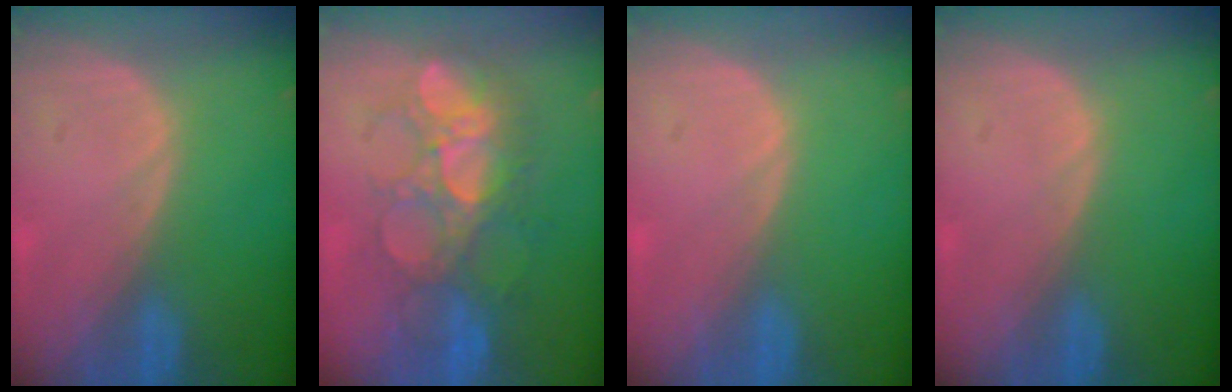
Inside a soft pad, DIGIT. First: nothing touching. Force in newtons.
{"total": 9.0, "press": 8.8, "slide": 1.7}
{"total": 0.0}
{"total": 0.0}